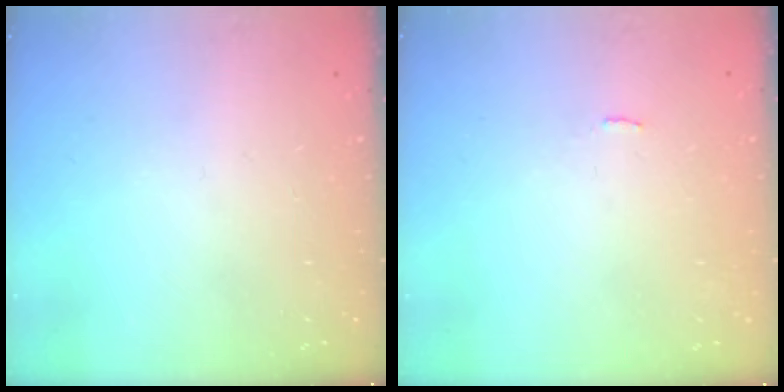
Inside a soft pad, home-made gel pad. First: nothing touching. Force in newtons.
{"total": 0.0}